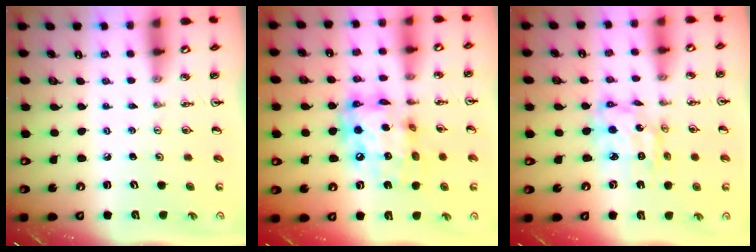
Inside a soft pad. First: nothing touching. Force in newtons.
{"total": 16.7, "press": 16.6, "slide": 1.4}
{"total": 10.1, "press": 10.0, "slide": 0.9}